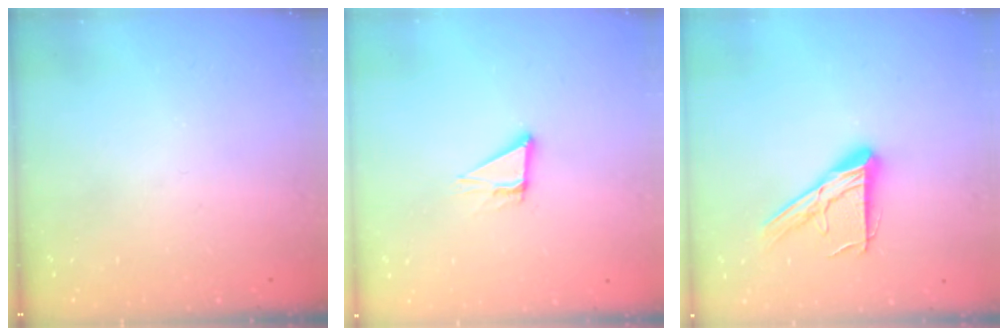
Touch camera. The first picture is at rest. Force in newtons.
{"total": 4.6, "press": 4.6, "slide": 0.2}
{"total": 13.9, "press": 13.8, "slide": 1.3}